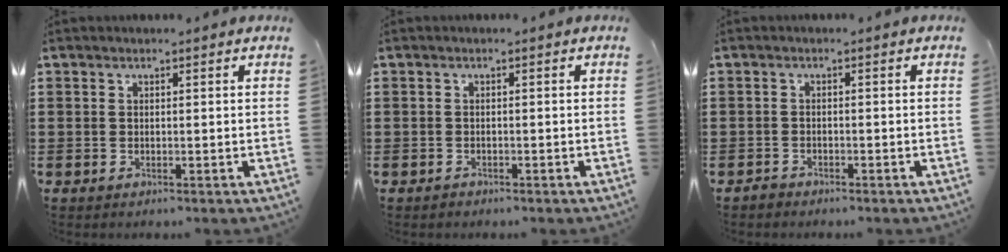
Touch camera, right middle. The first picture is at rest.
{"total": 0.5, "force": [-0.5, 0.2, 0.0], "torque": [-0.002, 0.001, -0.012]}
{"total": 1.1, "force": [-1.0, 0.3, 0.0], "torque": [-0.004, 0.002, -0.023]}